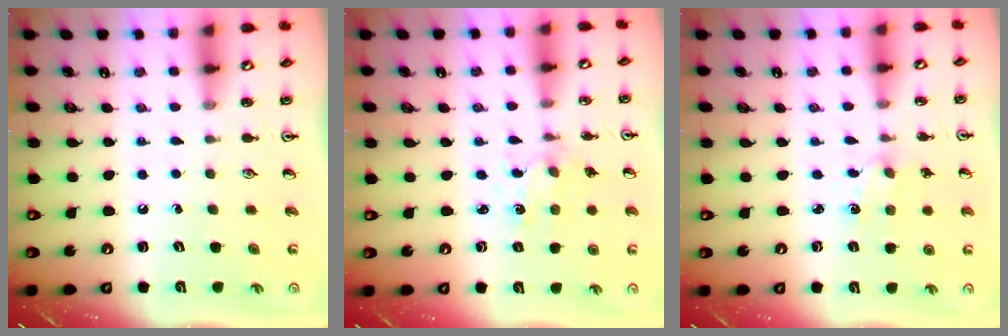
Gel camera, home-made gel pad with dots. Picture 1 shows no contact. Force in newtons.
{"total": 1.5, "press": 1.5, "slide": 0.0}
{"total": 2.7, "press": 2.7, "slide": 0.3}